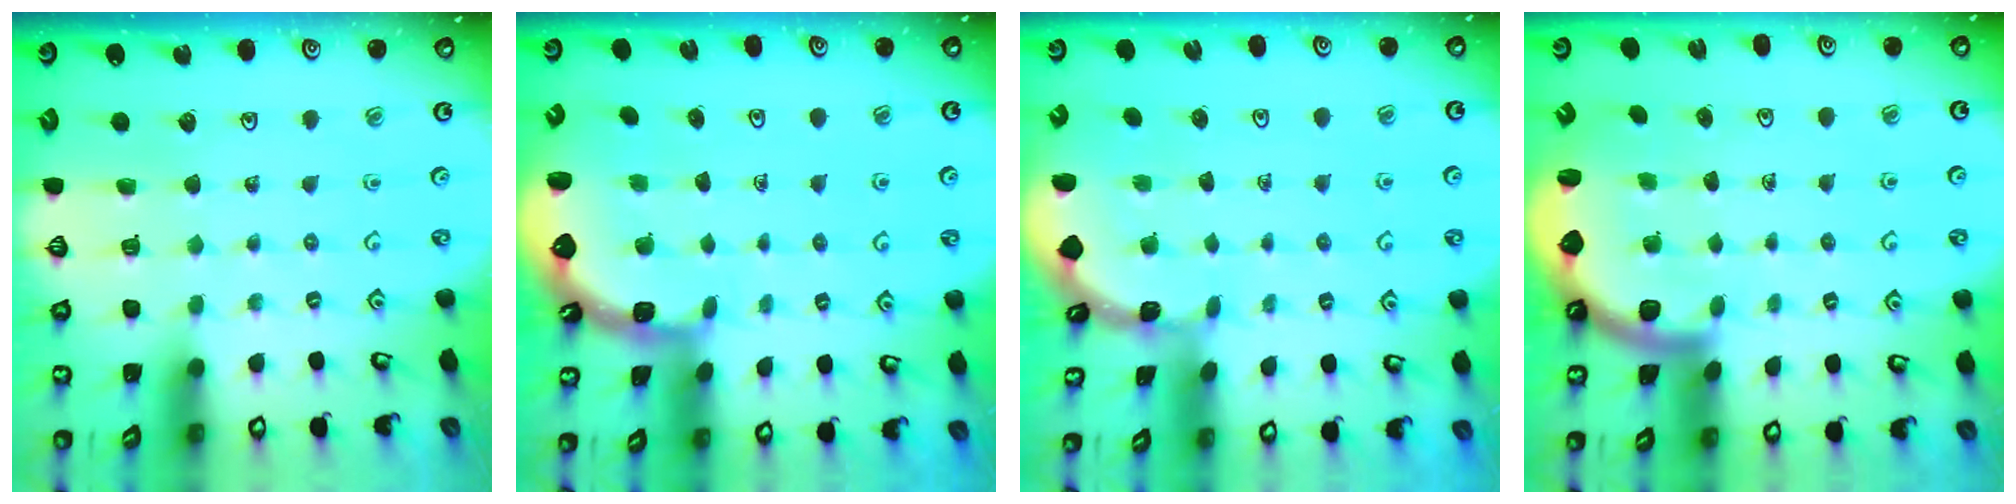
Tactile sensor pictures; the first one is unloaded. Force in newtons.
{"total": 1.3, "press": 1.3, "slide": 0.1}
{"total": 0.7, "press": 0.6, "slide": 0.2}
{"total": 2.4, "press": 2.4, "slide": 0.3}